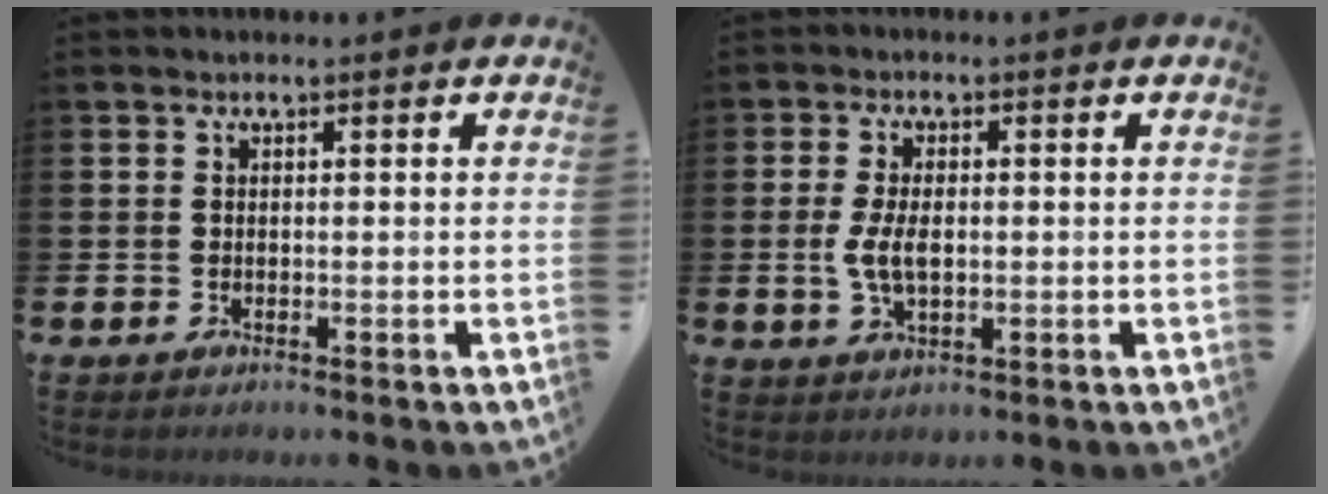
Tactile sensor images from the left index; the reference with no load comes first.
{"total": 4.6, "force": [-0.1, 2.5, 3.9], "torque": [-0.069, 0.001, -0.006]}